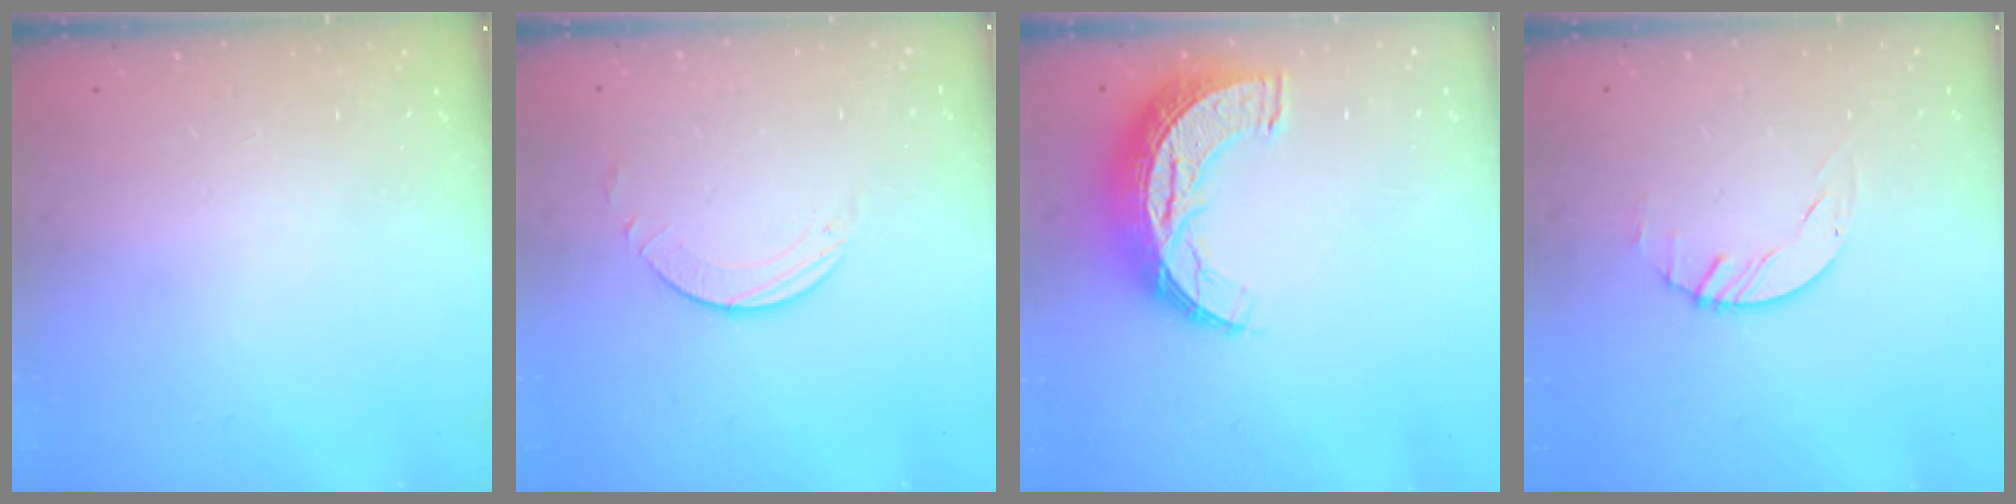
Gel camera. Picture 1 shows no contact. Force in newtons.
{"total": 1.6, "press": 1.6, "slide": 0.2}
{"total": 12.7, "press": 12.7, "slide": 0.8}
{"total": 1.7, "press": 1.7, "slide": 0.1}